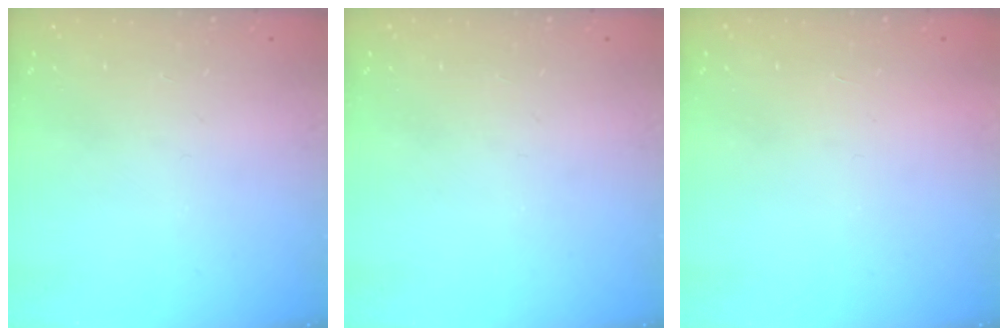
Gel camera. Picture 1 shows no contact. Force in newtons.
{"total": 0.0}
{"total": 1.7, "press": 1.7, "slide": 0.1}